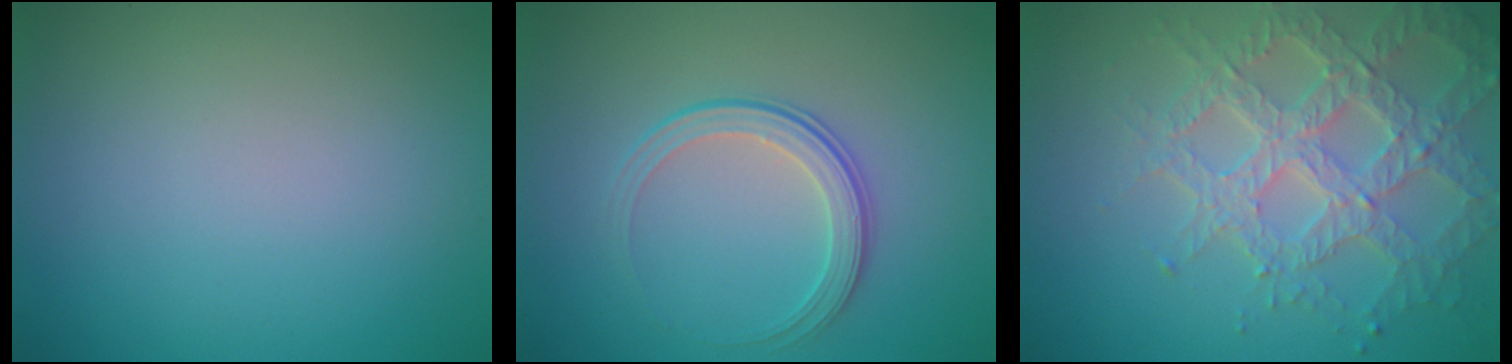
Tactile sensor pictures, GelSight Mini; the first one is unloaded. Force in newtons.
{"total": 2.5, "press": 1.9, "slide": 1.7}
{"total": 6.4, "press": 5.0, "slide": 4.0}